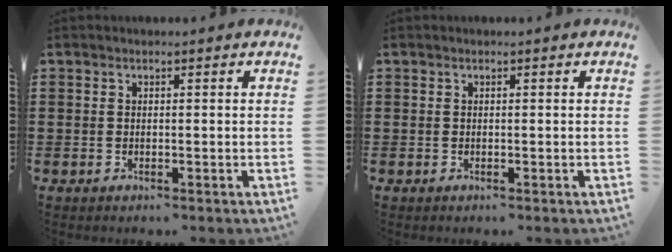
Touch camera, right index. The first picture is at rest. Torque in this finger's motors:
{"motor_torque": [0.00, 0.00, 0.00, 0.00]}